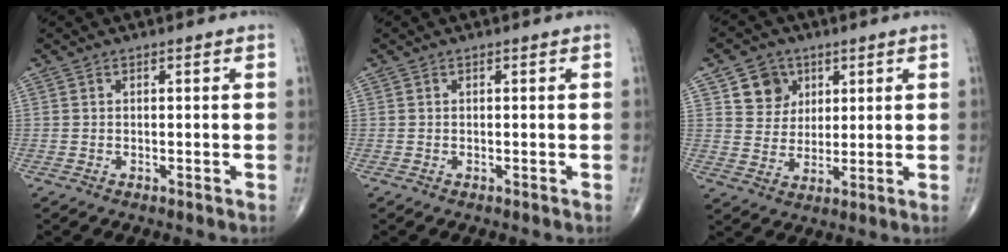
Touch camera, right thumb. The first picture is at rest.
{"total": 0.0}
{"total": 7.2, "force": [3.3, 6.1, 2.0], "torque": [-0.004, -0.014, 0.060]}